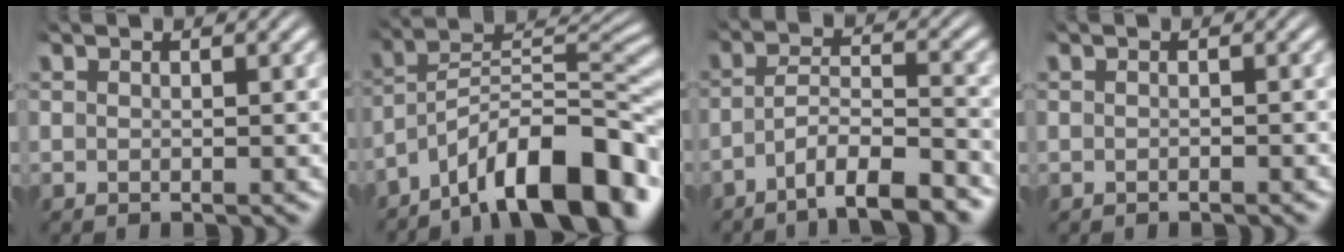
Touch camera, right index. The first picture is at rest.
{"total": 10.9, "force": [-4.0, 5.6, 8.4], "torque": [-0.136, -0.024, -0.060]}
{"total": 5.9, "force": [-4.0, 2.4, 3.6], "torque": [-0.062, -0.017, -0.066]}
{"total": 0.6, "force": [-0.6, -0.2, 0.0], "torque": [-0.004, -0.002, -0.008]}